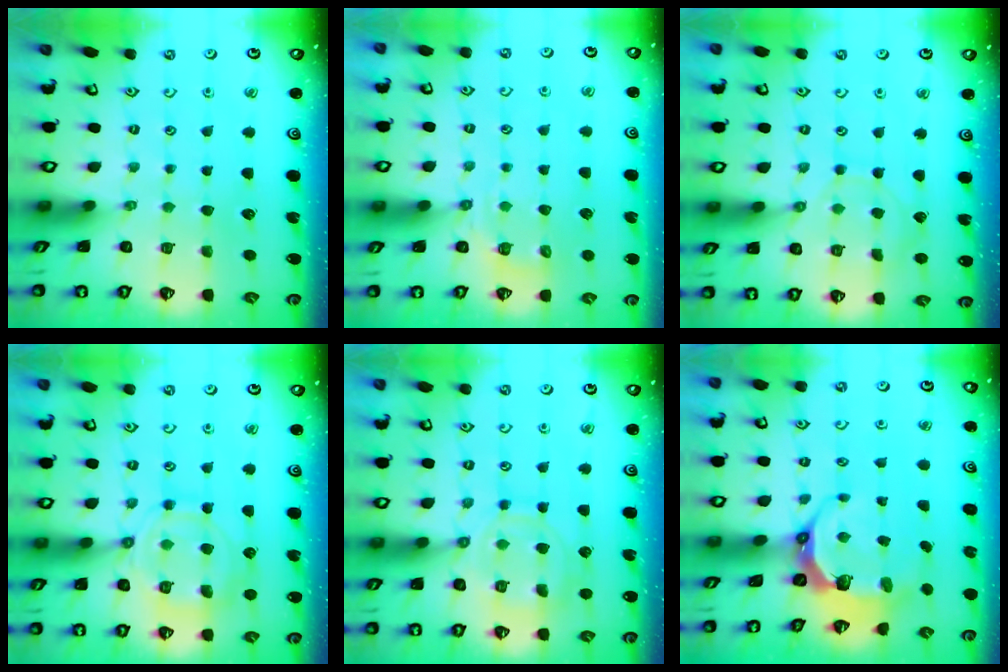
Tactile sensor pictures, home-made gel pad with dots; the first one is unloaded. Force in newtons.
{"total": 3.6, "press": 3.1, "slide": 1.8}
{"total": 7.9, "press": 7.8, "slide": 0.9}
{"total": 12.3, "press": 12.2, "slide": 1.4}
{"total": 11.8, "press": 11.7, "slide": 1.1}
{"total": 8.1, "press": 6.9, "slide": 4.2}